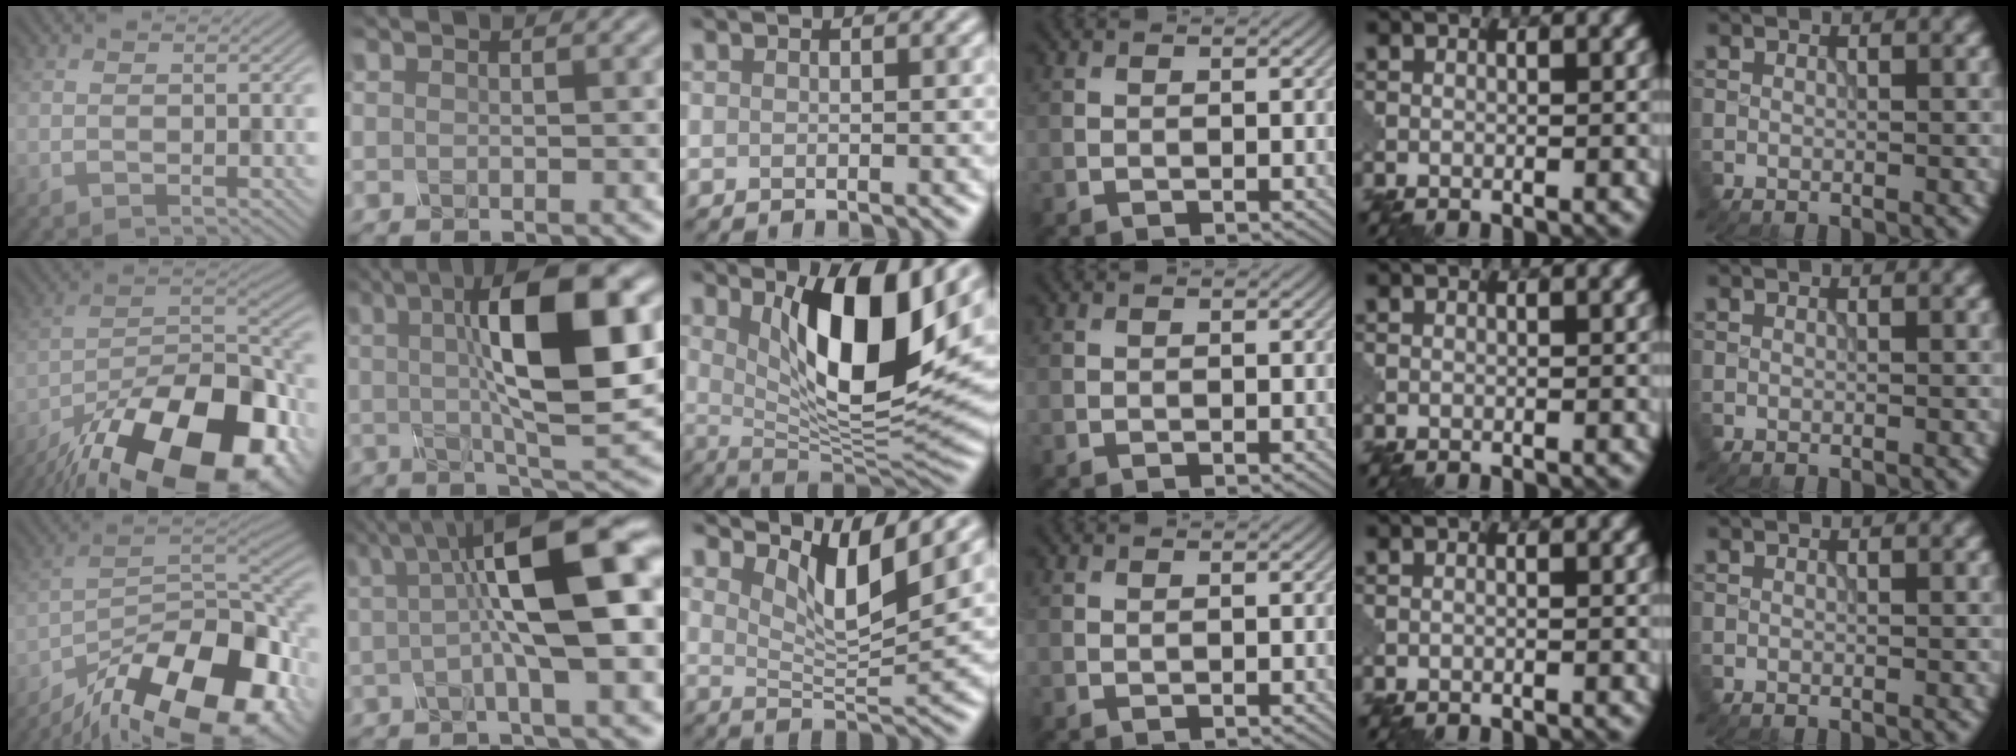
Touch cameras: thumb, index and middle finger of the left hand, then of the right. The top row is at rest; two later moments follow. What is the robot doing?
{"motion": "disassemble", "object": "glue stick"}